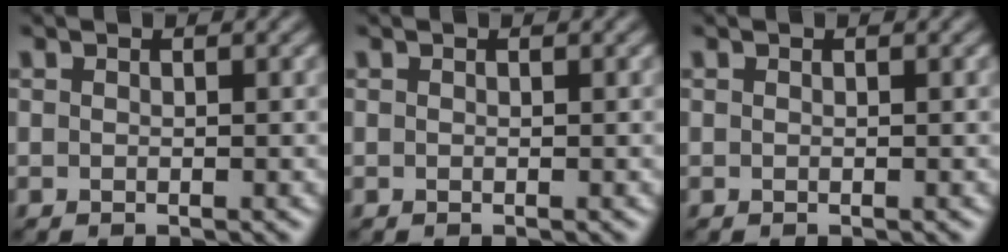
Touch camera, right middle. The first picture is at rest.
{"total": 0.0}
{"total": 0.0}